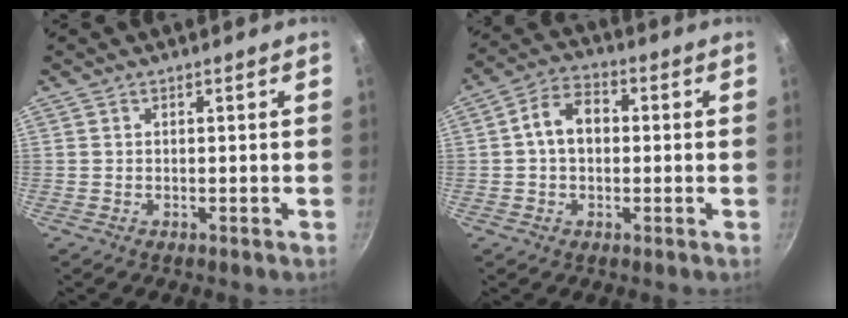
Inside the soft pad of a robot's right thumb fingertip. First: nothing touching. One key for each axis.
{"total": 8.0, "fx": 0.4, "fy": 5.6, "fz": 5.7, "tx": -0.075, "ty": 0.024, "tz": -0.005}